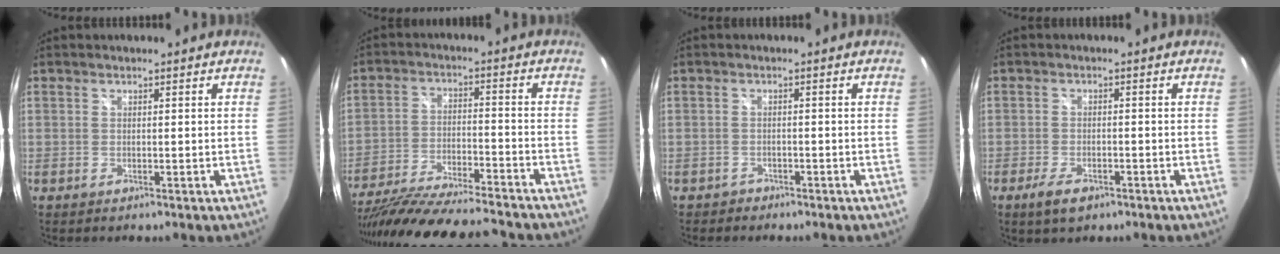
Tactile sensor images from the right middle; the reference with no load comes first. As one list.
[{"total": 22.7, "force": [-19.7, 3.0, 10.8], "torque": [-0.204, -0.048, -0.309]}, {"total": 1.9, "force": [-1.3, 1.3, 0.1], "torque": [-0.008, 0.004, -0.019]}, {"total": 4.5, "force": [-2.9, 2.0, 2.9], "torque": [-0.069, -0.009, -0.050]}]